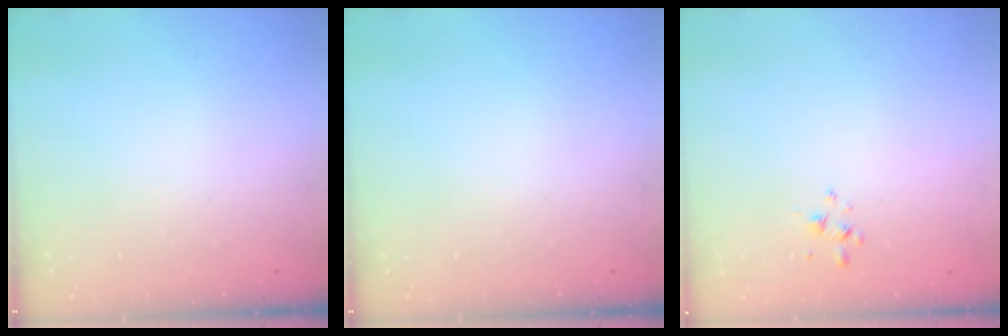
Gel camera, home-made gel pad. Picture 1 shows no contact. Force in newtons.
{"total": 0.0}
{"total": 2.7, "press": 2.5, "slide": 0.8}